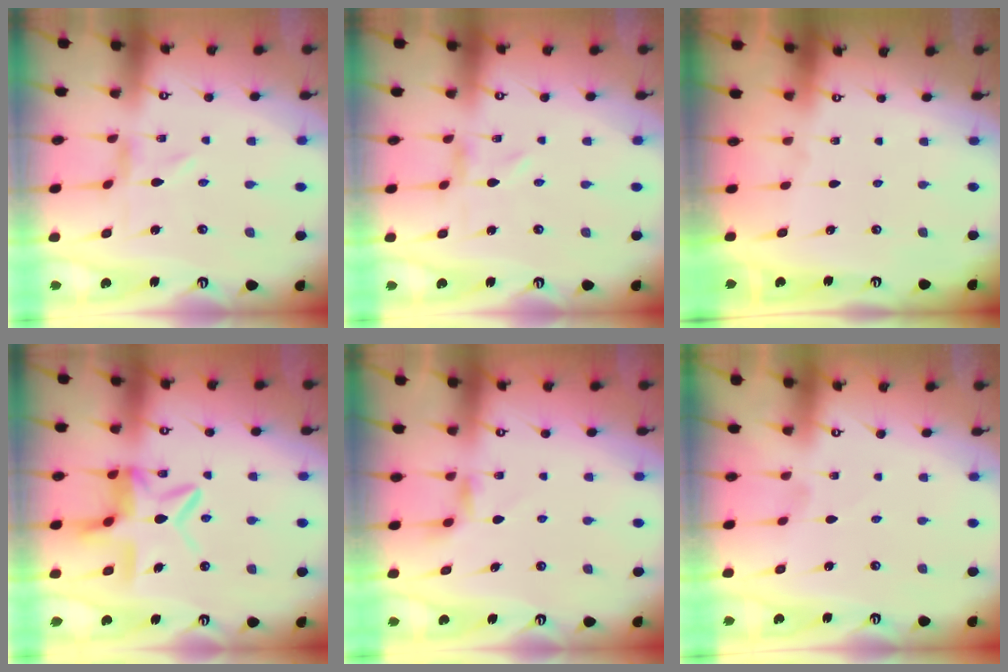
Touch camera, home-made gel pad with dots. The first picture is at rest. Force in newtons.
{"total": 0.0}
{"total": 0.0}
{"total": 11.6, "press": 11.5, "slide": 1.2}
{"total": 3.5, "press": 3.4, "slide": 0.5}
{"total": 0.9, "press": 0.9, "slide": 0.1}